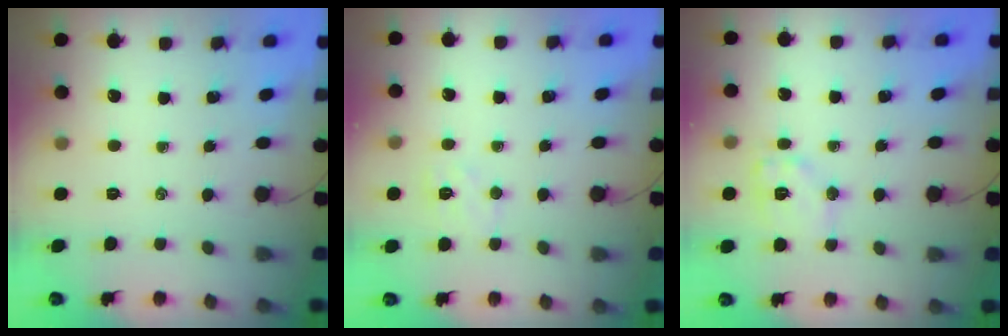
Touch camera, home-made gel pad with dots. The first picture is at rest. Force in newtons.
{"total": 5.6, "press": 5.5, "slide": 1.1}
{"total": 10.1, "press": 10.1, "slide": 0.4}